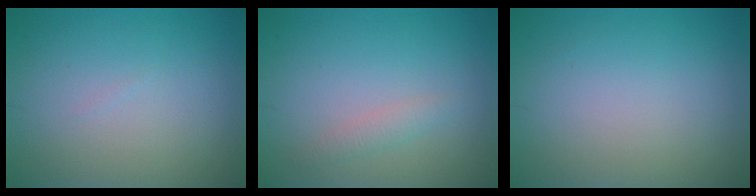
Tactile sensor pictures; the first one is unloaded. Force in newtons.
{"total": 1.2, "press": 1.2, "slide": 0.0}
{"total": 0.0}